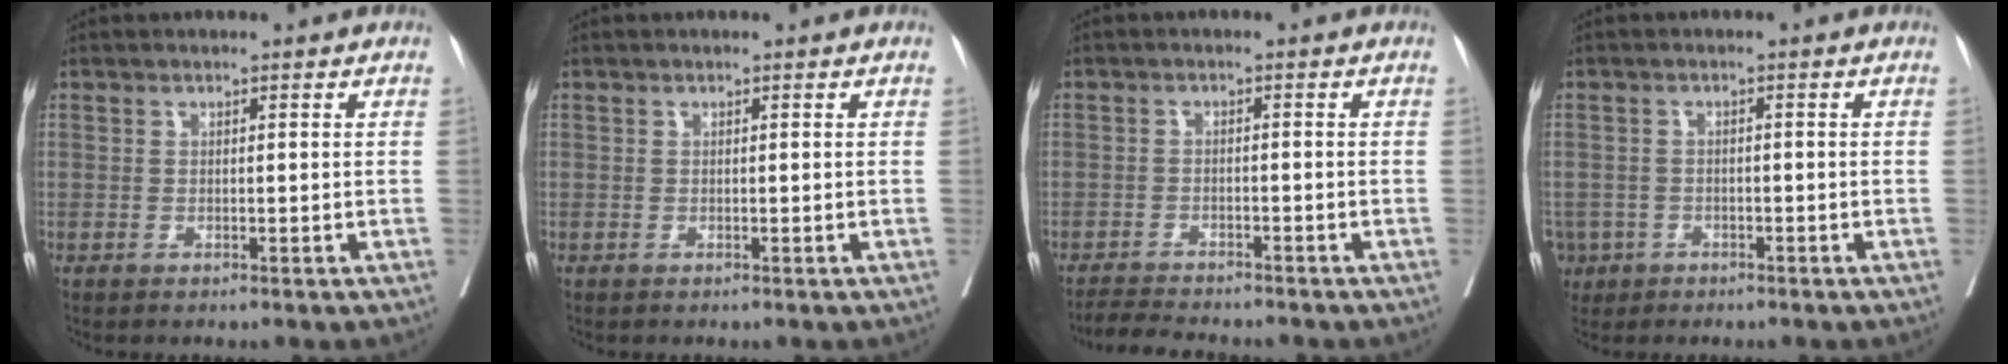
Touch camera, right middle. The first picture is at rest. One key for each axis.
{"total": 0.0}
{"total": 6.0, "fx": -5.7, "fy": 0.4, "fz": 1.9, "tx": -0.032, "ty": -0.016, "tz": -0.093}
{"total": 5.1, "fx": -2.9, "fy": 4.1, "fz": 0.7, "tx": -0.022, "ty": 0.004, "tz": -0.046}